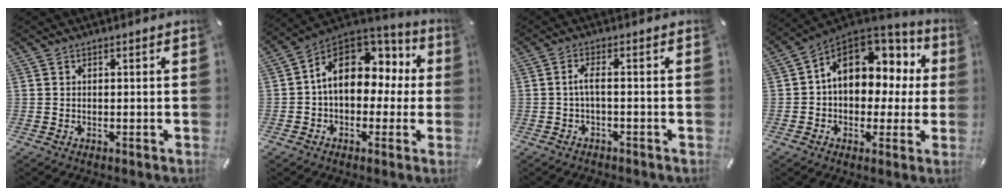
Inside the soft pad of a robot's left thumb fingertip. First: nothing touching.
{"total": 14.5, "force": [3.9, 10.3, 9.5], "torque": [-0.156, -0.013, 0.072]}
{"total": 3.3, "force": [-0.8, 0.8, 3.1], "torque": [-0.063, 0.004, -0.019]}
{"total": 13.8, "force": [4.2, 10.1, 8.4], "torque": [-0.128, -0.018, 0.081]}